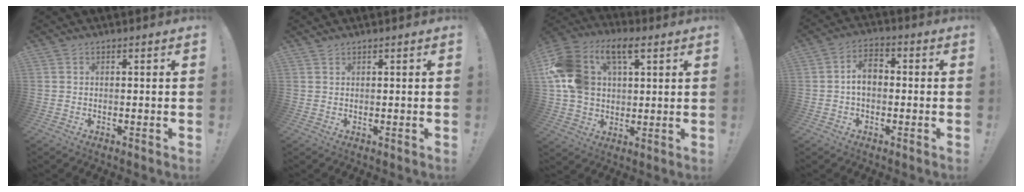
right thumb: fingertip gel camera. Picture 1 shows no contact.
{"total": 0.7, "force": [0.7, 0.1, 0.1], "torque": [-0.001, -0.001, 0.013]}
{"total": 17.6, "force": [6.6, 12.3, 10.7], "torque": [-0.208, -0.015, 0.127]}
{"total": 6.9, "force": [-0.3, 4.5, 5.1], "torque": [-0.078, 0.011, -0.004]}